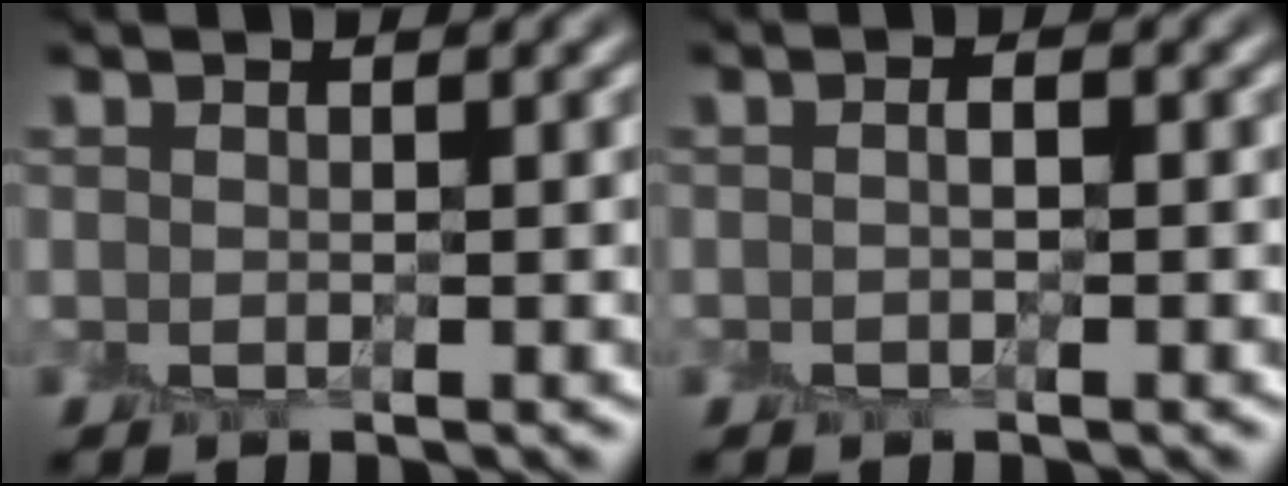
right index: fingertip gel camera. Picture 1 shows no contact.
{"total": 0.7, "force": [-0.3, 0.1, 0.6], "torque": [-0.014, 0.002, -0.008]}